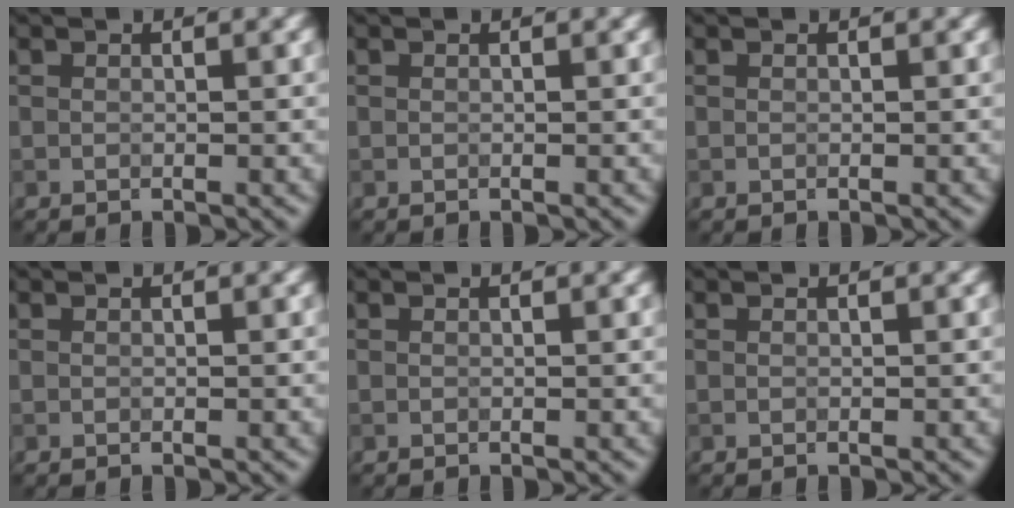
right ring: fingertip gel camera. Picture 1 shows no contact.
{"total": 0.0}
{"total": 0.0}
{"total": 0.0}
{"total": 0.0}
{"total": 0.0}